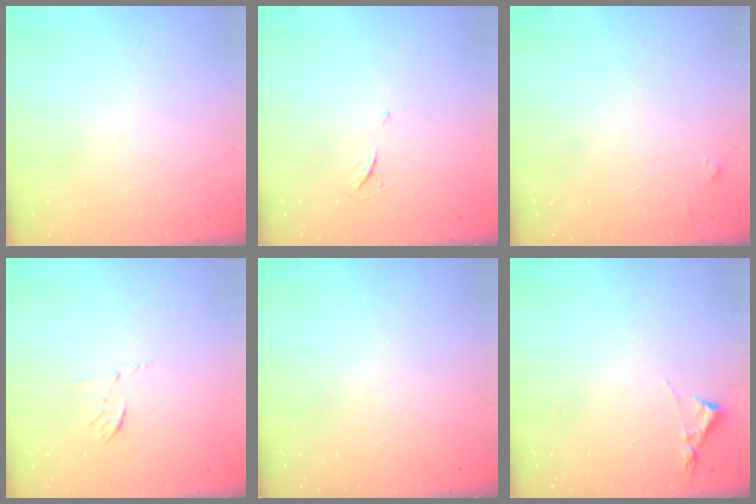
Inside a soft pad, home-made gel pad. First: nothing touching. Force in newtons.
{"total": 4.1, "press": 4.1, "slide": 0.6}
{"total": 3.8, "press": 3.7, "slide": 0.4}
{"total": 5.7, "press": 5.5, "slide": 1.5}
{"total": 0.0}
{"total": 3.2, "press": 3.2, "slide": 0.5}